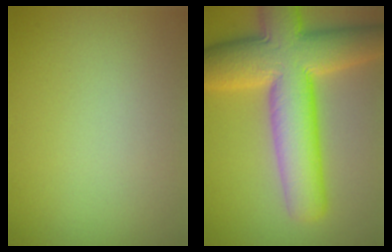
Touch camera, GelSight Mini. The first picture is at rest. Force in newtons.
{"total": 12.4, "press": 12.4, "slide": 0.6}